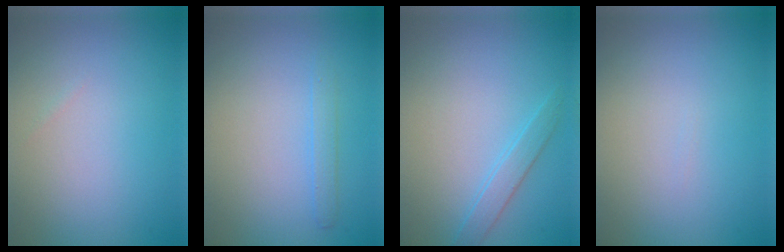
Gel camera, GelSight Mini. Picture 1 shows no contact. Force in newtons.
{"total": 1.1, "press": 1.1, "slide": 0.0}
{"total": 1.6, "press": 1.6, "slide": 0.0}
{"total": 0.0}